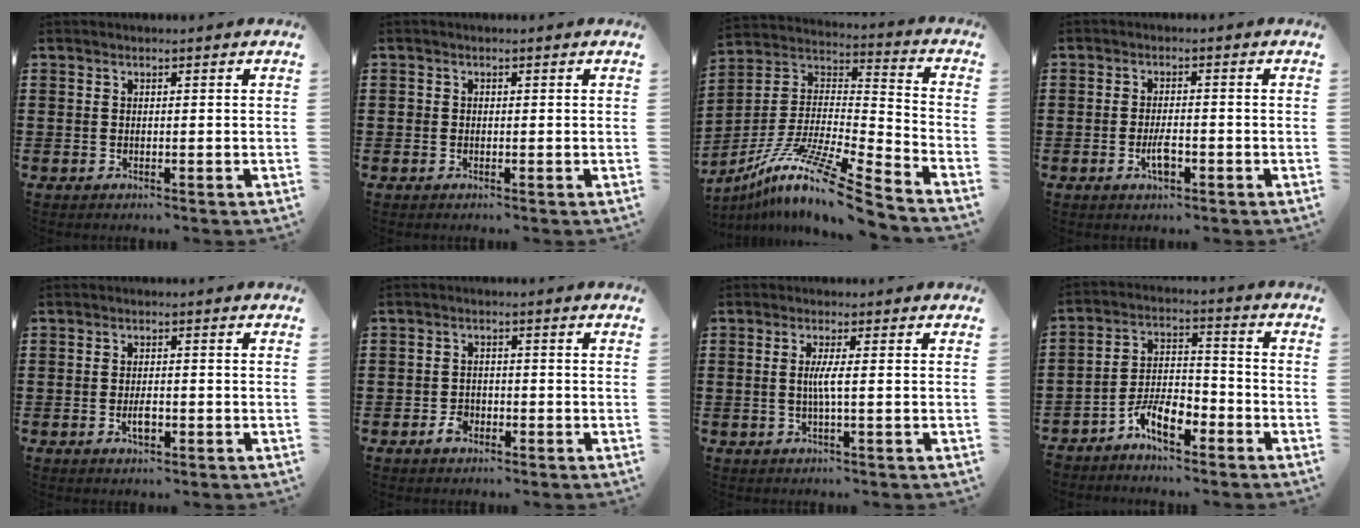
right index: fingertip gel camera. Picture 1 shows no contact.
{"total": 0.8, "force": [-0.2, 0.7, 0.3], "torque": [-0.007, 0.004, -0.005]}
{"total": 13.5, "force": [-10.4, 0.4, 8.6], "torque": [-0.167, 0.008, -0.203]}
{"total": 3.8, "force": [-1.5, 1.2, 3.2], "torque": [-0.070, -0.003, -0.029]}
{"total": 2.7, "force": [-1.0, 1.0, 2.4], "torque": [-0.051, -0.003, -0.019]}
{"total": 2.4, "force": [-1.4, 1.5, 1.3], "torque": [-0.025, 0.002, -0.028]}
{"total": 2.9, "force": [-0.1, -0.1, 2.9], "torque": [-0.061, -0.009, -0.007]}
{"total": 6.7, "force": [-4.8, 2.7, 3.8], "torque": [-0.076, 0.013, -0.093]}